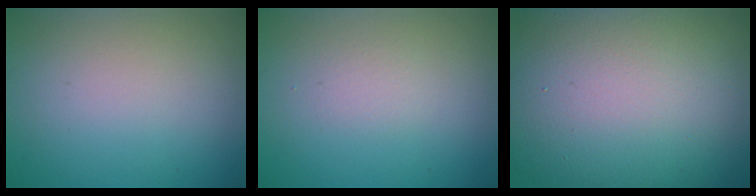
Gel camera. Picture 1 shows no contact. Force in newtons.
{"total": 0.9, "press": 0.9, "slide": 0.1}
{"total": 18.7, "press": 18.7, "slide": 1.0}